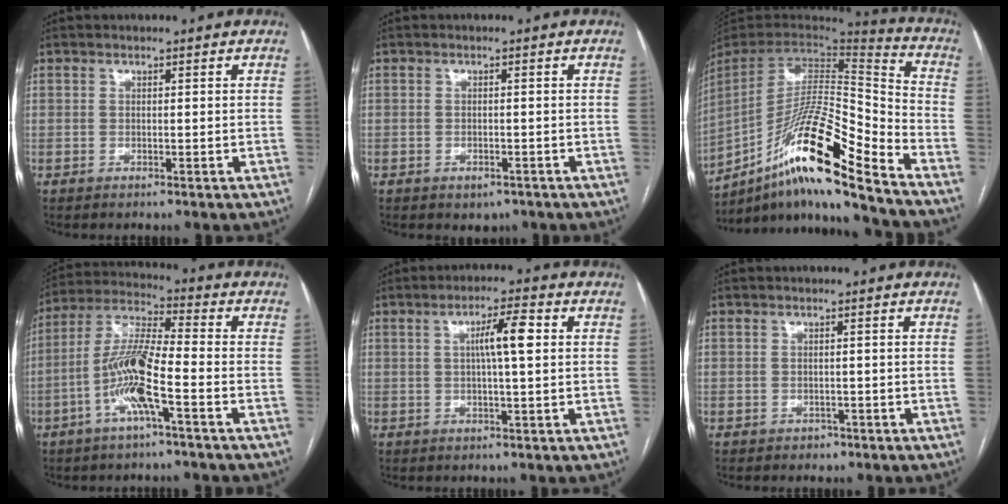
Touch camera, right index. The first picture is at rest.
{"total": 2.2, "force": [-1.3, 1.4, 1.0], "torque": [-0.010, 0.001, -0.007]}
{"total": 21.0, "force": [-14.4, 0.7, 15.3], "torque": [-0.277, 0.000, -0.262]}
{"total": 10.7, "force": [-3.9, 0.8, 10.0], "torque": [-0.211, 0.008, -0.081]}
{"total": 5.6, "force": [1.0, 0.4, 5.5], "torque": [-0.095, 0.011, 0.015]}
{"total": 1.3, "force": [-0.8, 1.0, 0.2], "torque": [-0.002, 0.003, -0.010]}